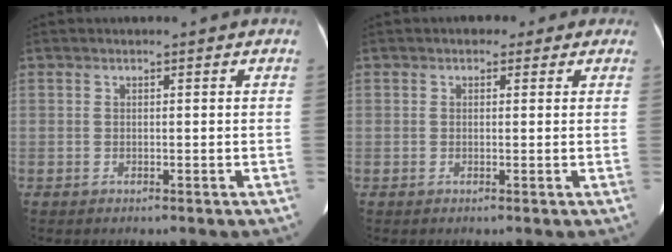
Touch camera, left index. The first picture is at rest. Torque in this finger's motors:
{"motor_torque": [0.94, -1.20, 0.04, 0.00]}